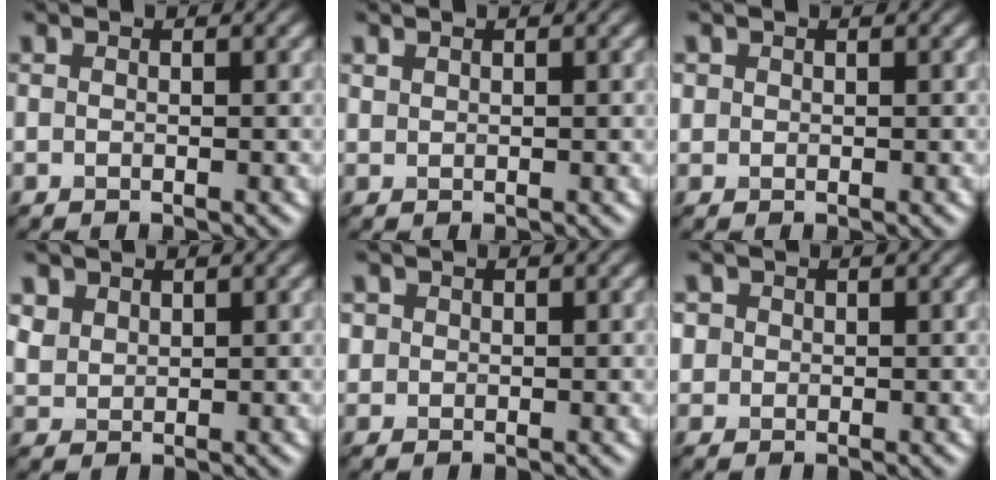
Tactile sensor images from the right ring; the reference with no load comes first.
{"total": 1.3, "force": [0.0, -0.8, -1.0], "torque": [-0.003, 0.000, 0.023]}
{"total": 1.1, "force": [-0.1, -0.5, -1.0], "torque": [0.000, 0.000, 0.019]}
{"total": 1.3, "force": [0.9, 0.3, -1.0], "torque": [-0.013, -0.001, 0.048]}
{"total": 1.0, "force": [0.0, -0.2, -1.0], "torque": [0.000, 0.002, 0.019]}
{"total": 1.0, "force": [0.4, 0.6, -0.7], "torque": [-0.010, 0.008, 0.020]}